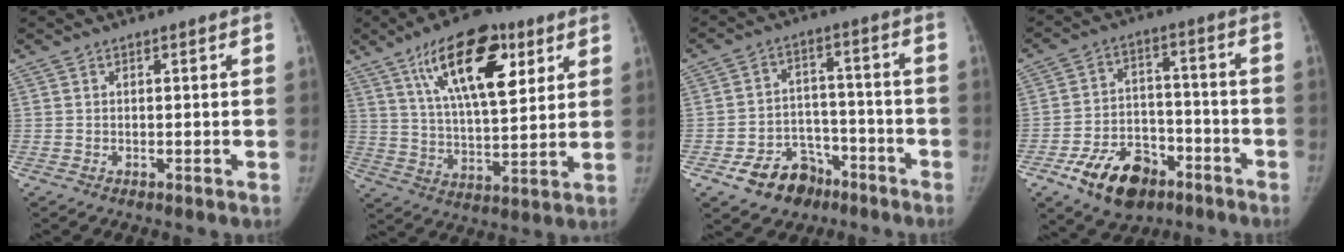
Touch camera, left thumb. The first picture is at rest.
{"total": 18.7, "force": [9.0, 8.0, 14.2], "torque": [-0.195, -0.031, 0.154]}
{"total": 10.7, "force": [-6.5, 7.6, 3.8], "torque": [-0.024, 0.059, -0.096]}
{"total": 13.7, "force": [-8.0, 8.4, 7.3], "torque": [-0.092, 0.052, -0.129]}